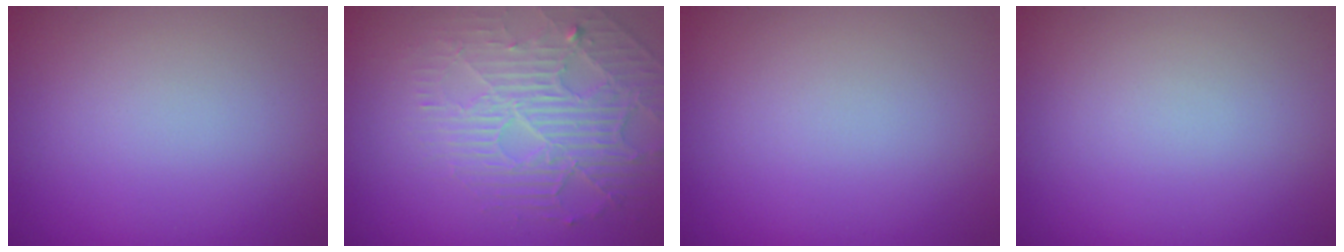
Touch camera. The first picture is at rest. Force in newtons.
{"total": 4.2, "press": 3.9, "slide": 1.7}
{"total": 0.0}
{"total": 0.0}